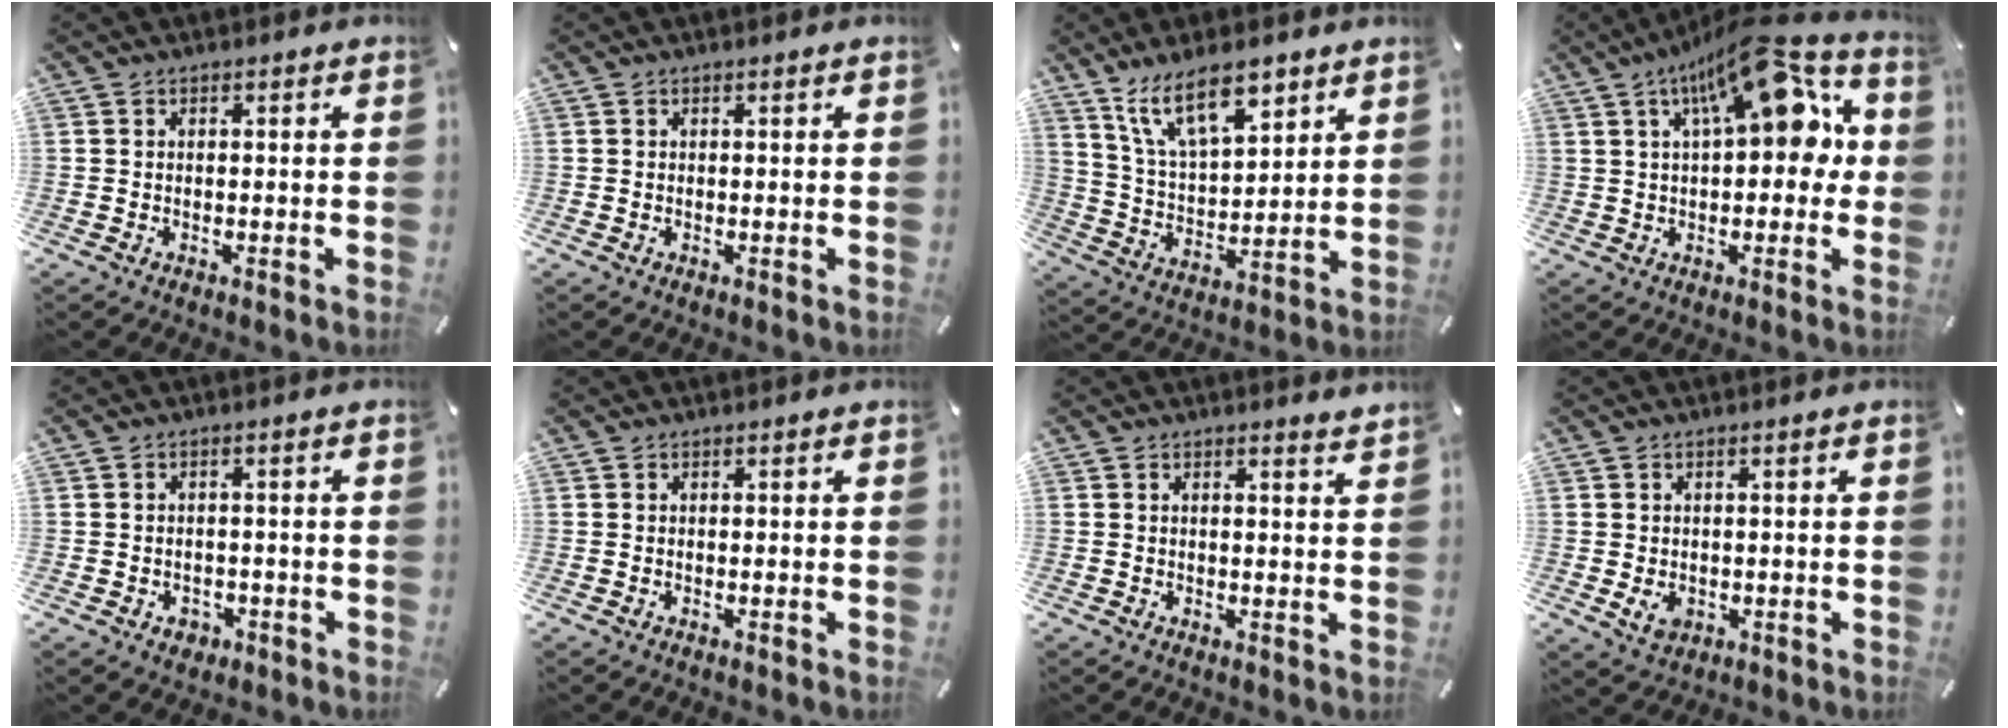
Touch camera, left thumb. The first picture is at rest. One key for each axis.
{"total": 0.0}
{"total": 13.7, "fx": 9.4, "fy": 5.8, "fz": 8.0, "tx": -0.157, "ty": -0.032, "tz": 0.174}
{"total": 17.3, "fx": 7.6, "fy": 7.2, "fz": 13.7, "tx": -0.200, "ty": -0.027, "tz": 0.123}
{"total": 2.7, "fx": -1.0, "fy": 2.3, "fz": 1.0, "tx": -0.018, "ty": 0.004, "tz": -0.020}
{"total": 0.0}
{"total": 1.5, "fx": 1.4, "fy": -0.2, "fz": 0.5, "tx": -0.003, "ty": -0.011, "tz": 0.023}
{"total": 3.2, "fx": -0.3, "fy": 2.6, "fz": 1.8, "tx": -0.029, "ty": -0.002, "tz": -0.006}